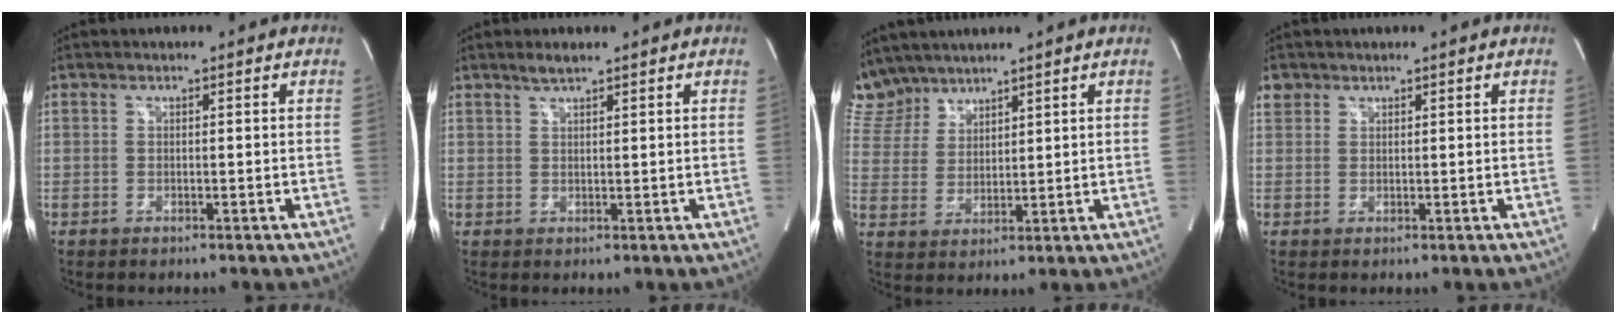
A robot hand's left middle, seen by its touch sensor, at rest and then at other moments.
{"total": 1.9, "force": [1.6, 0.2, 1.0], "torque": [-0.025, 0.004, 0.034]}
{"total": 6.9, "force": [6.5, 2.5, 0.3], "torque": [-0.013, 0.012, 0.145]}
{"total": 1.8, "force": [1.2, 1.4, 0.0], "torque": [0.007, 0.008, 0.020]}